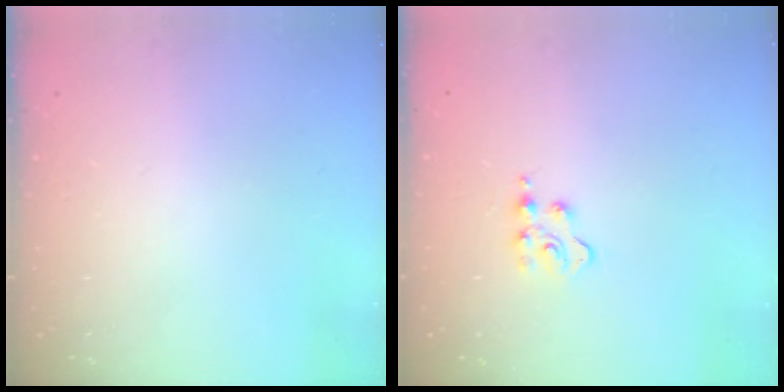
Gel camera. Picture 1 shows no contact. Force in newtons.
{"total": 4.3, "press": 4.2, "slide": 0.6}